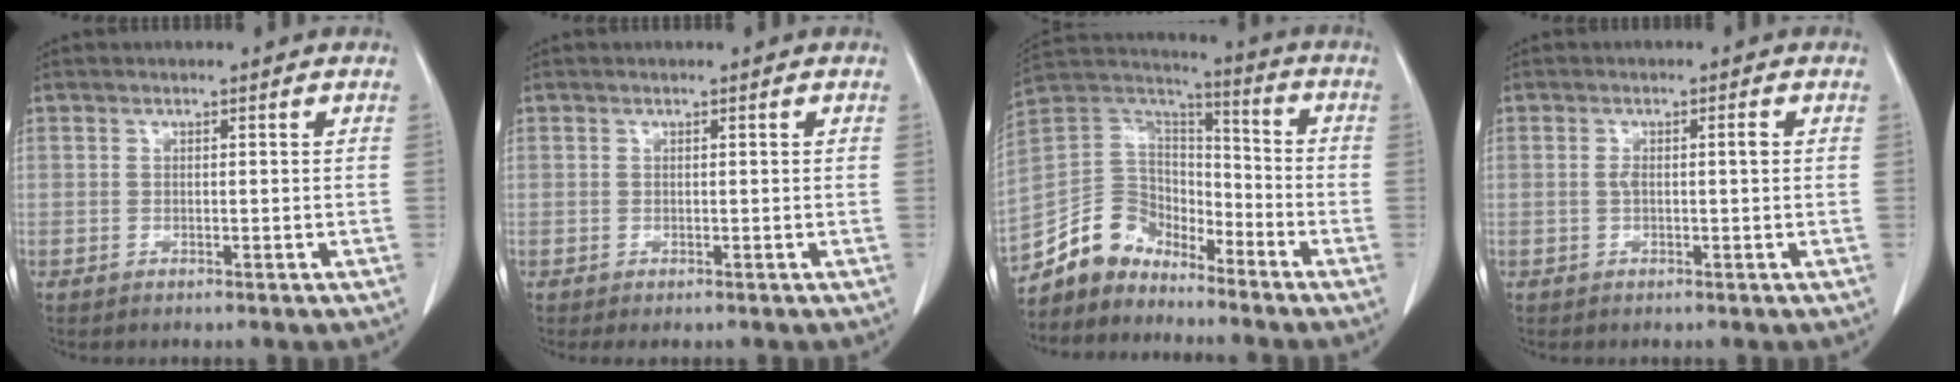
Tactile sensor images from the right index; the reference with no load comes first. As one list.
[{"total": 0.9, "force": [-0.5, 0.5, 0.5], "torque": [-0.008, 0.000, -0.002]}, {"total": 10.7, "force": [-8.9, 5.8, 1.6], "torque": [-0.039, 0.055, -0.170]}, {"total": 2.0, "force": [-0.1, 0.3, 2.0], "torque": [-0.037, 0.005, 0.000]}]